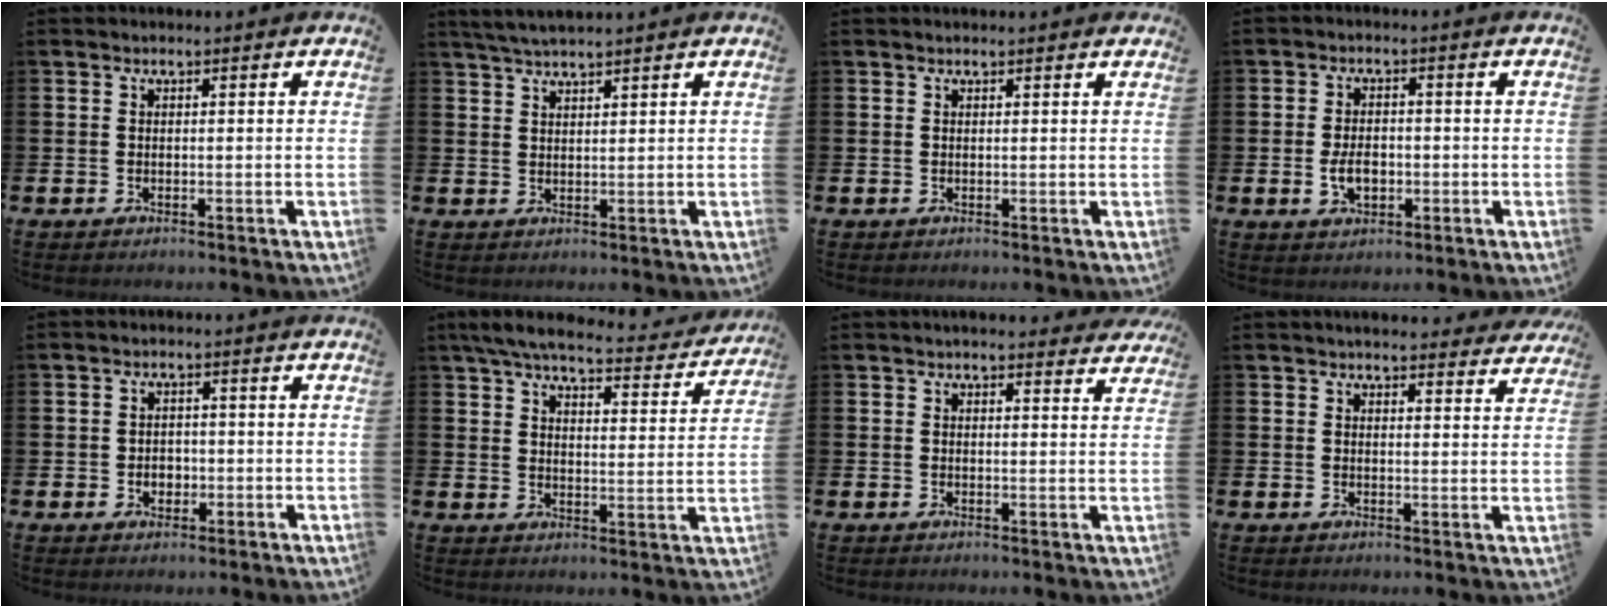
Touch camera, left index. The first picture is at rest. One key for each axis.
{"total": 5.1, "fx": 4.8, "fy": 0.2, "fz": 1.7, "tx": -0.048, "ty": -0.014, "tz": 0.088}
{"total": 0.7, "fx": 0.6, "fy": 0.0, "fz": 0.2, "tx": 0.011, "ty": -0.006, "tz": 0.009}
{"total": 3.7, "fx": -0.7, "fy": 2.4, "fz": 2.8, "tx": -0.045, "ty": 0.001, "tz": -0.014}
{"total": 2.1, "fx": -0.5, "fy": 1.8, "fz": 1.1, "tx": -0.006, "ty": 0.000, "tz": -0.016}
{"total": 6.5, "fx": 5.7, "fy": 1.3, "fz": 2.7, "tx": -0.059, "ty": -0.039, "tz": 0.094}
{"total": 2.6, "fx": 2.6, "fy": 0.3, "fz": 0.2, "tx": -0.002, "ty": -0.011, "tz": 0.046}
{"total": 3.4, "fx": 3.4, "fy": 0.2, "fz": 0.2, "tx": 0.003, "ty": -0.021, "tz": 0.059}